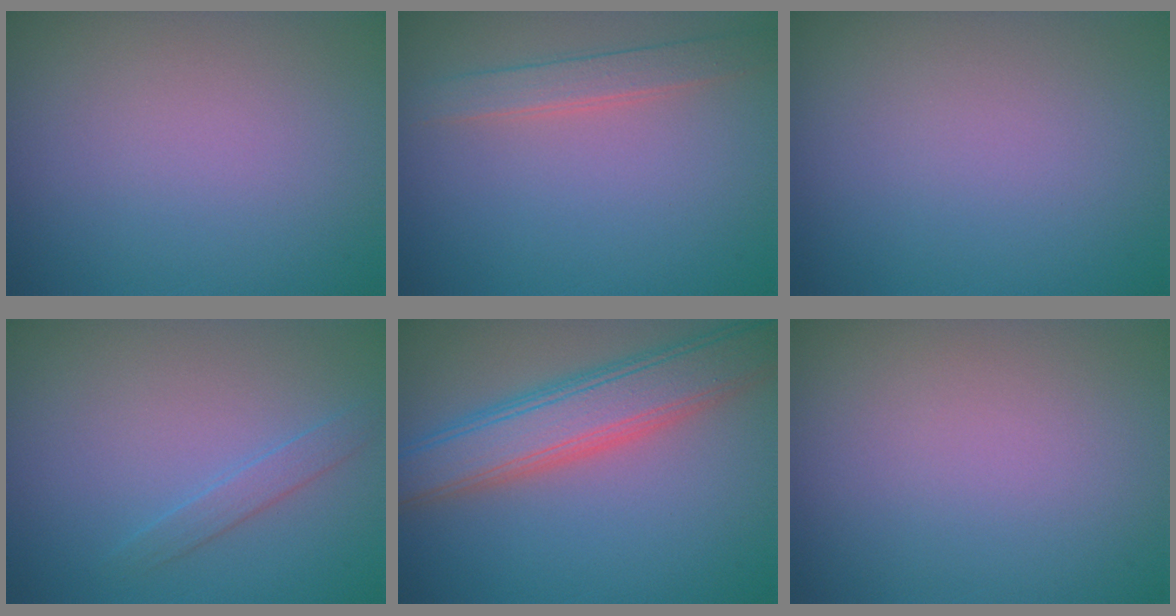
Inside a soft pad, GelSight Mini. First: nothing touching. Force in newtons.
{"total": 2.2, "press": 2.2, "slide": 0.2}
{"total": 0.0}
{"total": 1.3, "press": 1.3, "slide": 0.0}
{"total": 6.6, "press": 6.6, "slide": 0.2}
{"total": 0.0}